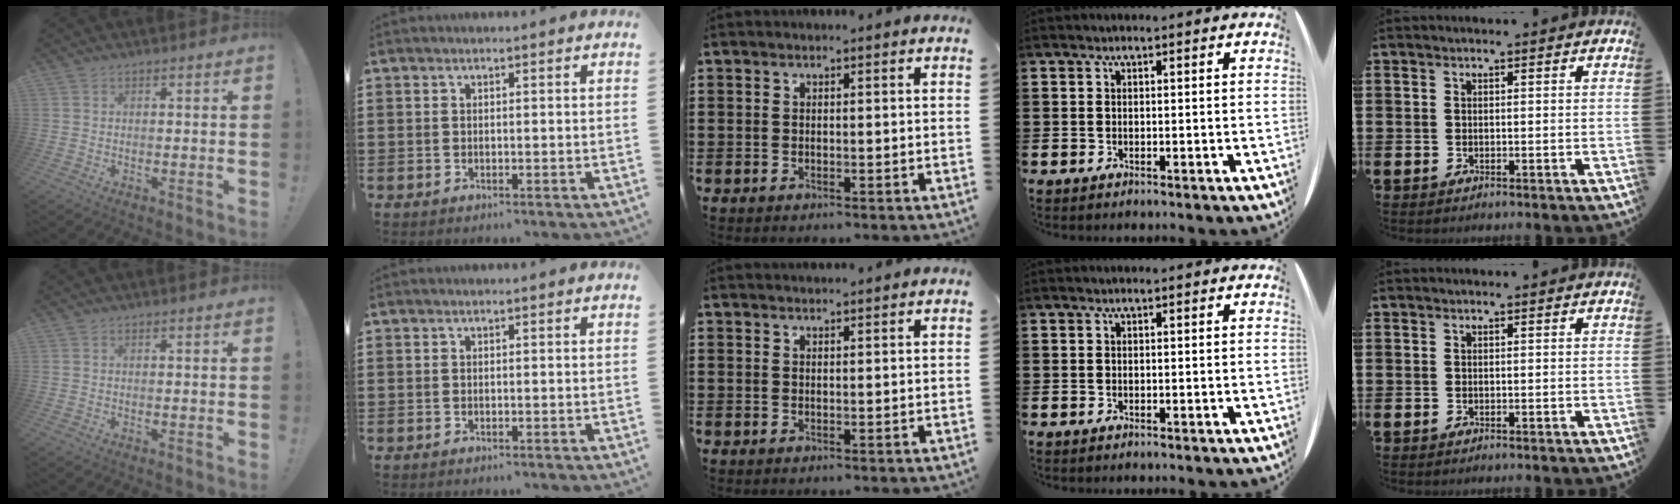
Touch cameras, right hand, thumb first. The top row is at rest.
{"middle": {"total": 0.9, "force": [0.9, -0.1, 0.0], "torque": [-0.002, -0.003, 0.018]}}